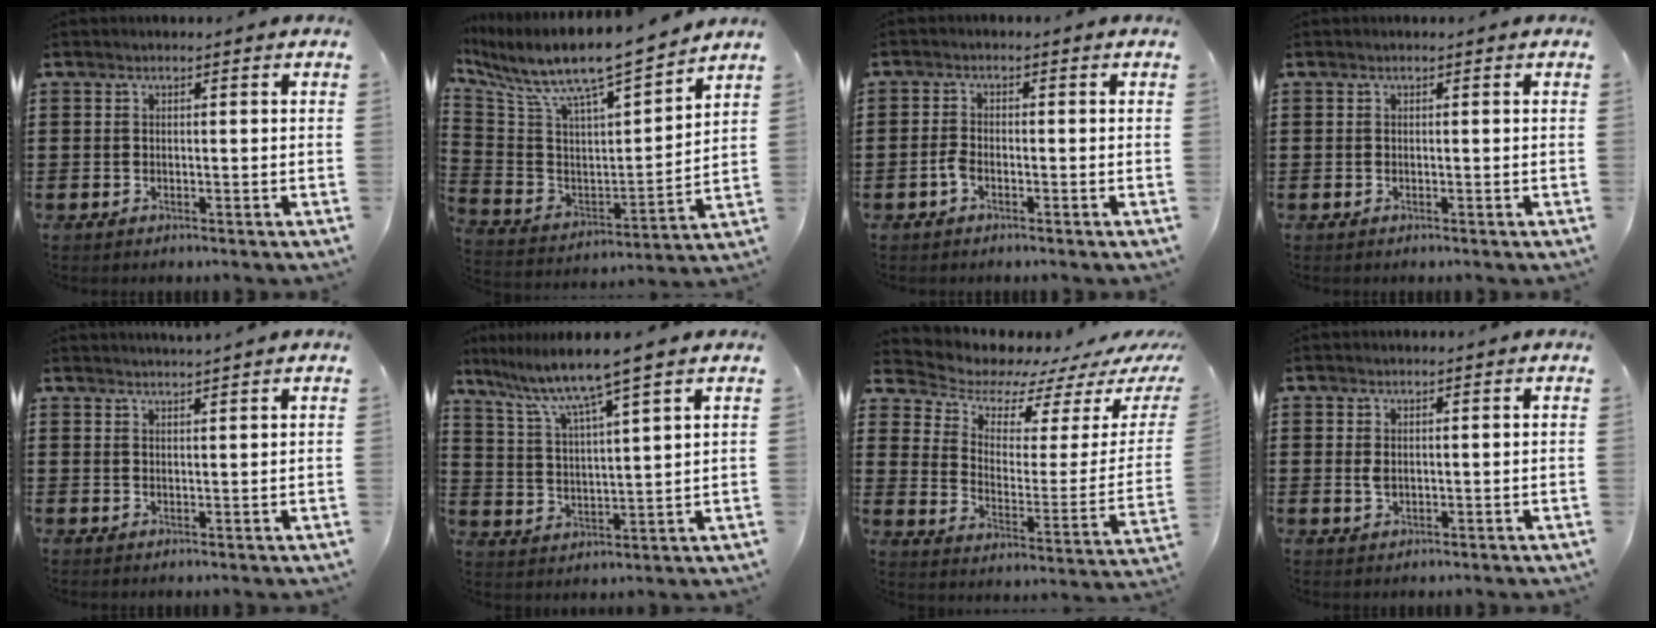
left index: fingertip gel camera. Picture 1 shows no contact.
{"total": 9.4, "force": [8.1, 1.2, 4.7], "torque": [-0.128, -0.065, 0.131]}
{"total": 2.0, "force": [-0.9, 0.9, 1.5], "torque": [-0.046, -0.003, -0.022]}
{"total": 0.0}
{"total": 1.5, "force": [1.5, -0.4, 0.1], "torque": [-0.003, 0.000, 0.029]}
{"total": 7.1, "force": [5.7, -0.4, 4.2], "torque": [-0.106, -0.039, 0.090]}
{"total": 6.6, "force": [6.0, 2.5, 0.6], "torque": [-0.040, -0.058, 0.103]}
{"total": 1.5, "force": [0.4, 0.8, 1.2], "torque": [-0.026, 0.004, 0.007]}